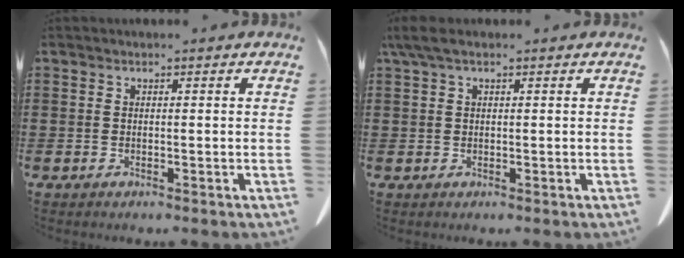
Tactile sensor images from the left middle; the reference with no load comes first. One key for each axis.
{"total": 2.4, "fx": 1.1, "fy": 0.8, "fz": 2.0, "tx": -0.043, "ty": 0.004, "tz": 0.019}